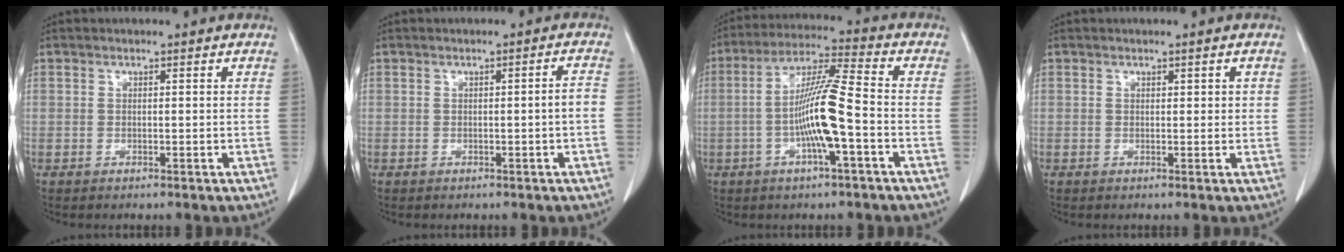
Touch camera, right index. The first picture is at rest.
{"total": 1.9, "force": [-0.6, -0.2, 1.7], "torque": [-0.023, 0.000, -0.009]}
{"total": 10.6, "force": [-2.4, 0.2, 10.3], "torque": [-0.202, 0.009, -0.050]}
{"total": 1.3, "force": [0.4, 0.6, 1.1], "torque": [-0.011, 0.003, 0.006]}